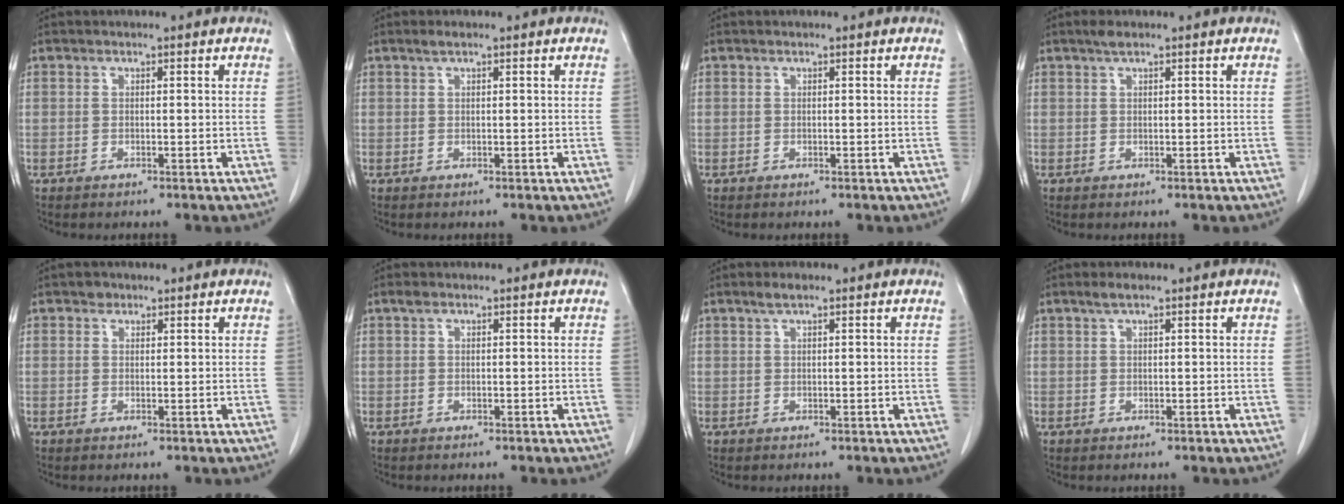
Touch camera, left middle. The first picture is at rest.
{"total": 0.8, "force": [0.6, 0.1, 0.6], "torque": [-0.014, 0.005, 0.013]}
{"total": 0.0}
{"total": 1.2, "force": [0.9, 0.1, 0.8], "torque": [-0.019, 0.006, 0.018]}
{"total": 1.1, "force": [0.7, 0.8, 0.2], "torque": [0.001, -0.001, 0.008]}
{"total": 0.7, "force": [0.4, 0.4, 0.4], "torque": [-0.009, 0.011, 0.008]}
{"total": 1.5, "force": [1.1, 0.3, 1.0], "torque": [-0.025, 0.006, 0.022]}
{"total": 1.4, "force": [1.0, 0.2, 1.0], "torque": [-0.024, 0.007, 0.020]}